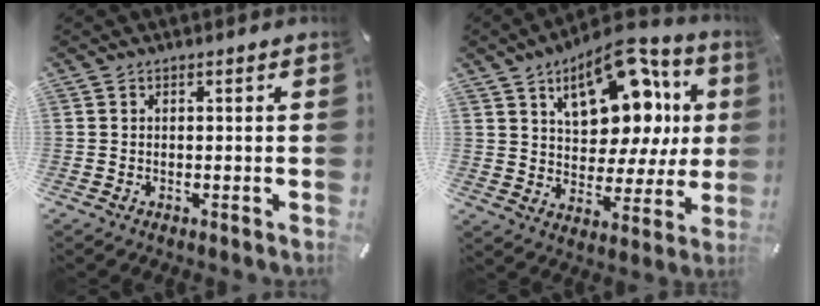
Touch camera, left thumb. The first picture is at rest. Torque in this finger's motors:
{"motor_torque": [2.52, 2.49, 2.20, -0.57, 0.25]}